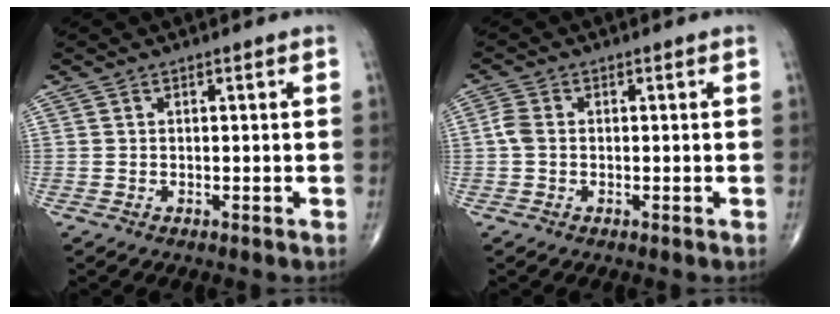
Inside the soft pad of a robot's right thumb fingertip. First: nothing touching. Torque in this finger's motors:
{"motor_torque": [-0.08, 0.22, 0.20, -0.17, 0.02]}